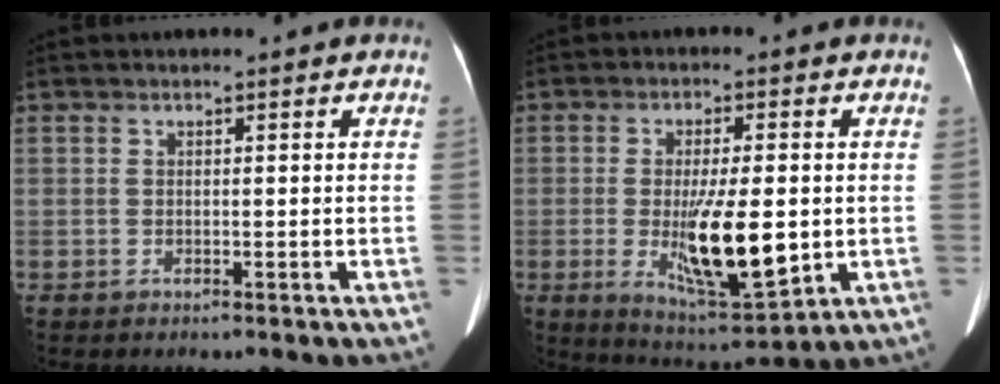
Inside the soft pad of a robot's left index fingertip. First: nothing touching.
{"total": 12.1, "force": [-1.6, 3.0, 11.6], "torque": [-0.201, -0.028, -0.016]}